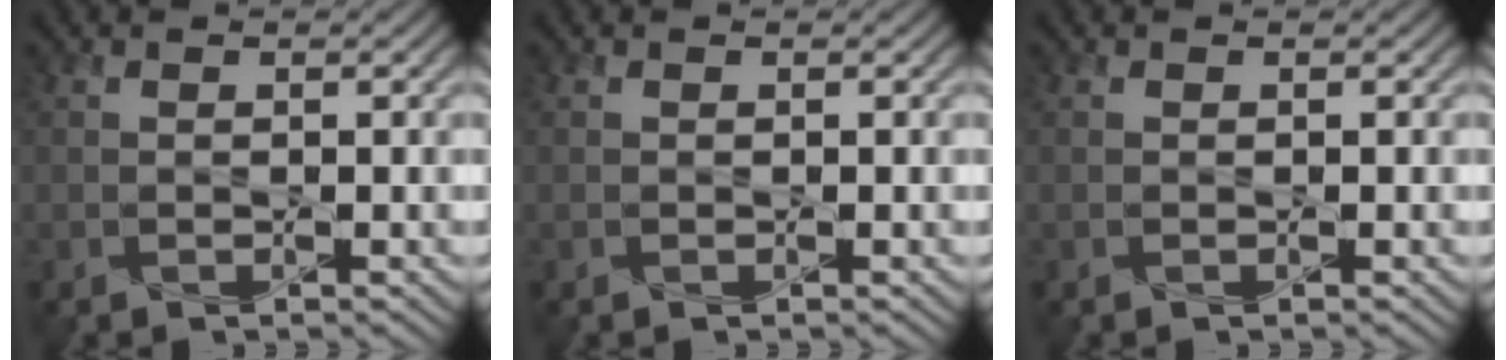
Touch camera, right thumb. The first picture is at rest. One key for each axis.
{"total": 0.0}
{"total": 0.0}